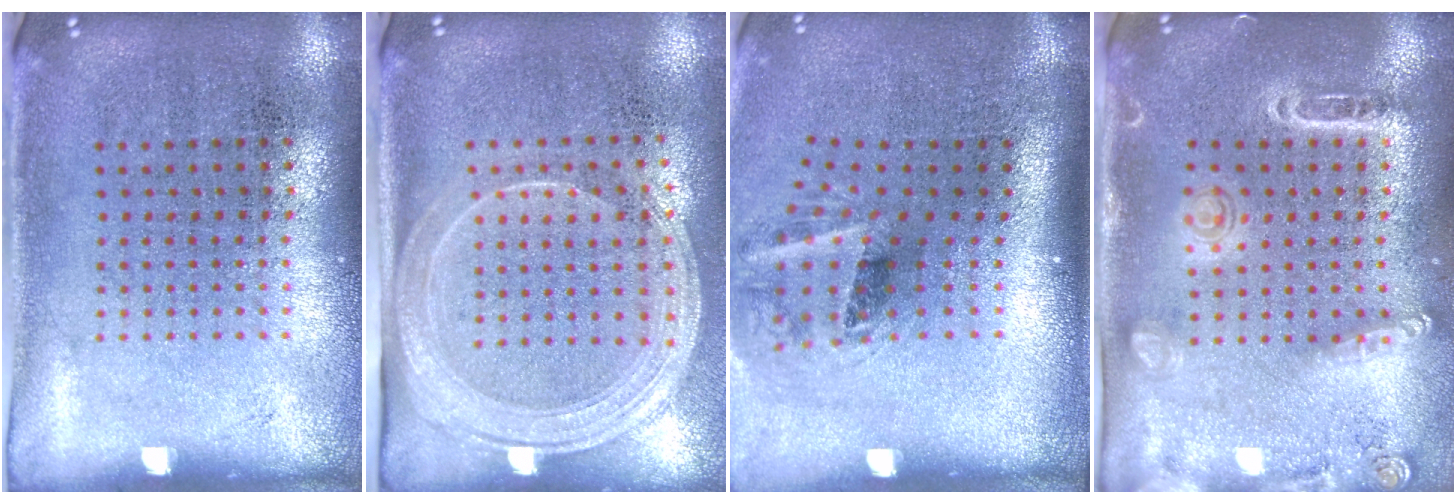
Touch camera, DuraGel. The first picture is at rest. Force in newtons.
{"total": 2.1, "press": 1.8, "slide": 1.1}
{"total": 1.6, "press": 1.2, "slide": 1.0}
{"total": 1.6, "press": 1.5, "slide": 0.4}